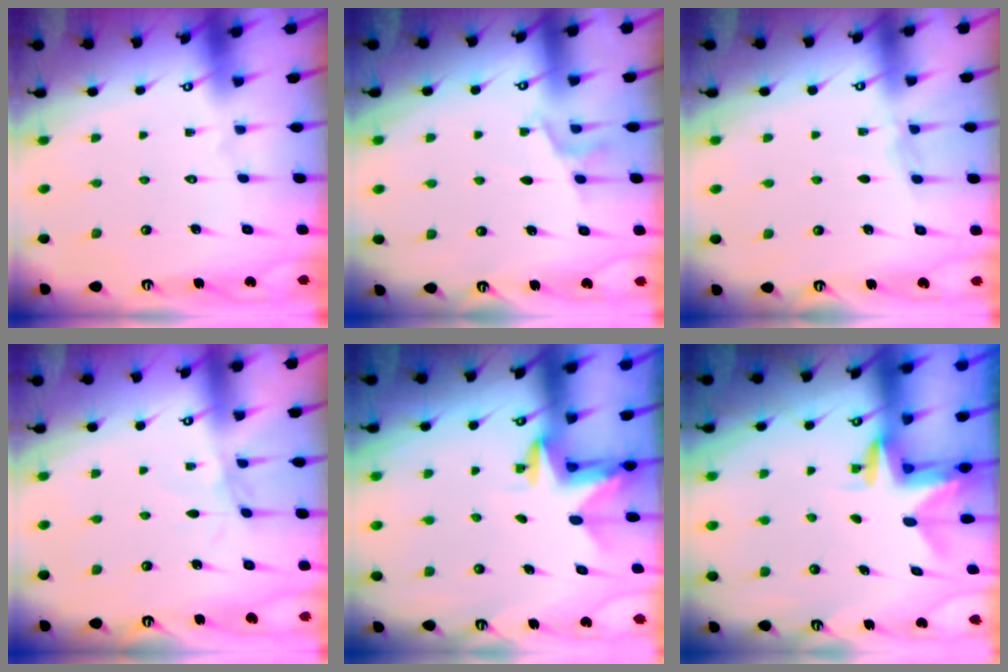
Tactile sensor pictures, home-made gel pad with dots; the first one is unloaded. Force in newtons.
{"total": 5.7, "press": 5.2, "slide": 2.3}
{"total": 3.2, "press": 3.2, "slide": 0.5}
{"total": 2.3, "press": 2.3, "slide": 0.4}
{"total": 3.4, "press": 3.4, "slide": 0.2}
{"total": 2.9, "press": 2.9, "slide": 0.3}